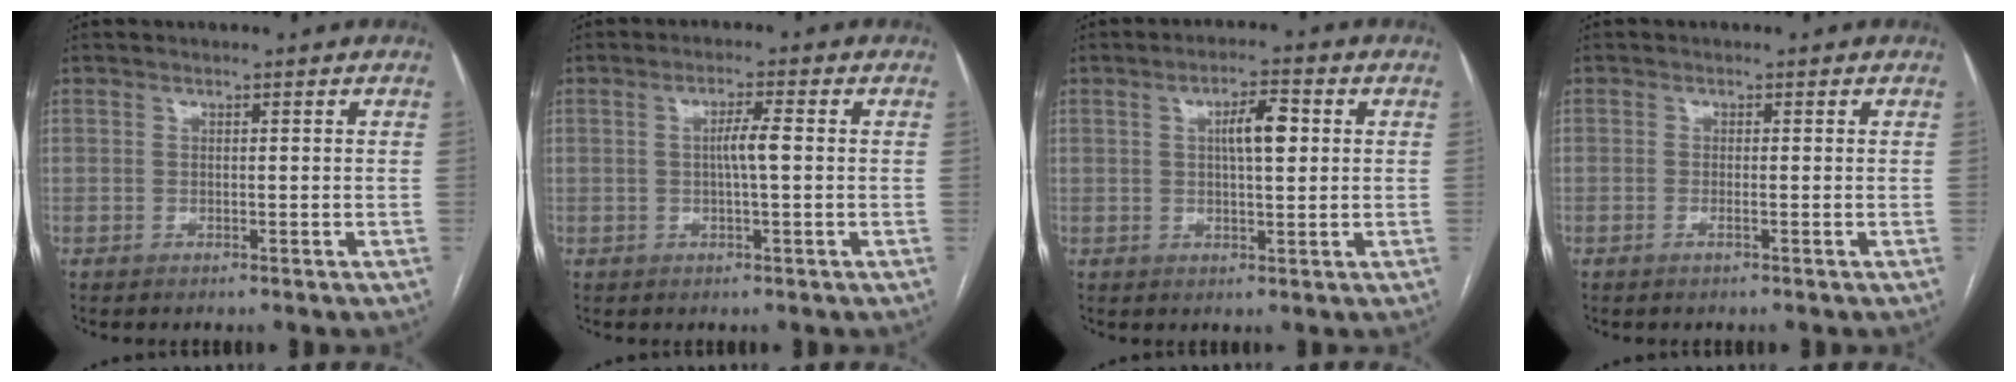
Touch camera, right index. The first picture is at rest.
{"total": 3.4, "force": [0.0, 0.0, 3.4], "torque": [-0.062, 0.001, 0.000]}
{"total": 5.4, "force": [1.1, 1.3, 5.1], "torque": [-0.089, 0.012, 0.020]}
{"total": 0.7, "force": [-0.4, -0.1, 0.7], "torque": [-0.013, 0.000, -0.007]}